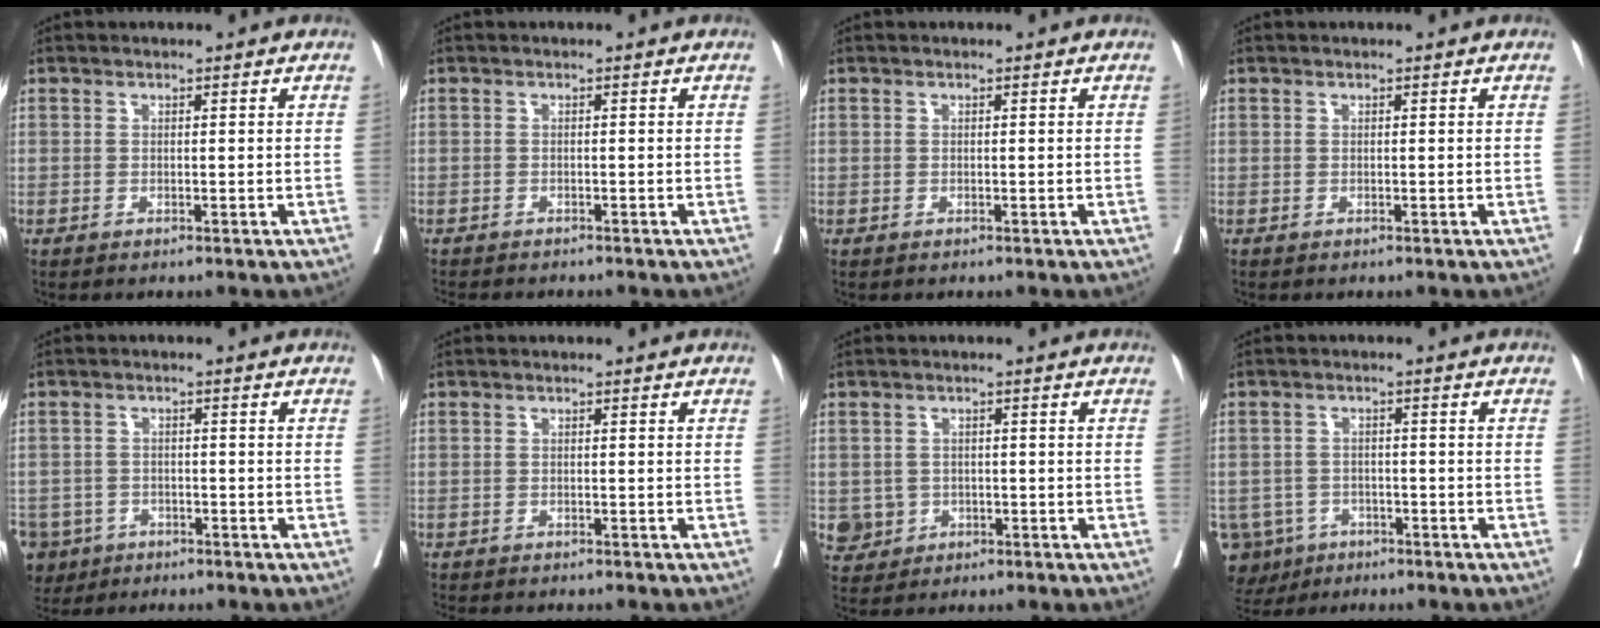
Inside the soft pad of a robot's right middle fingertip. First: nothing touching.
{"total": 5.3, "force": [-4.7, 1.3, 2.0], "torque": [-0.025, -0.006, -0.065]}
{"total": 0.0}
{"total": 0.0}
{"total": 9.3, "force": [-5.5, 7.2, 2.2], "torque": [-0.069, -0.005, -0.089]}
{"total": 4.5, "force": [-4.0, 1.0, 1.8], "torque": [-0.023, -0.007, -0.056]}
{"total": 3.6, "force": [-0.9, 3.4, 0.4], "torque": [0.000, 0.007, -0.009]}
{"total": 8.0, "force": [-4.8, 6.2, 1.5], "torque": [-0.037, 0.002, -0.073]}